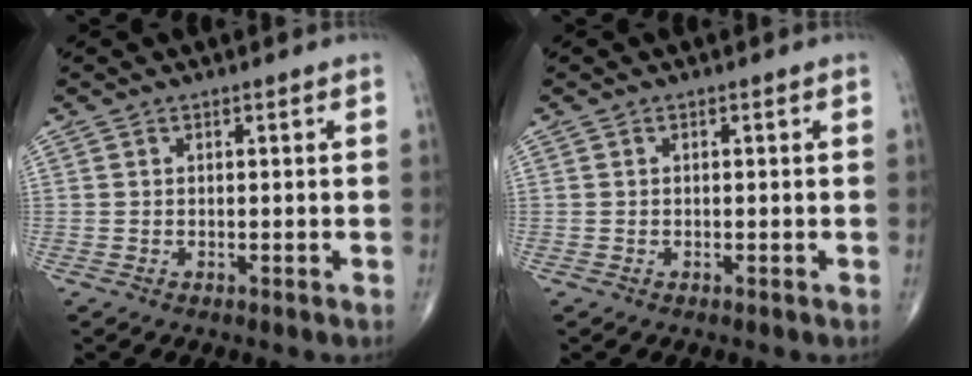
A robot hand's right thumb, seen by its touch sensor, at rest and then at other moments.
{"total": 0.0}